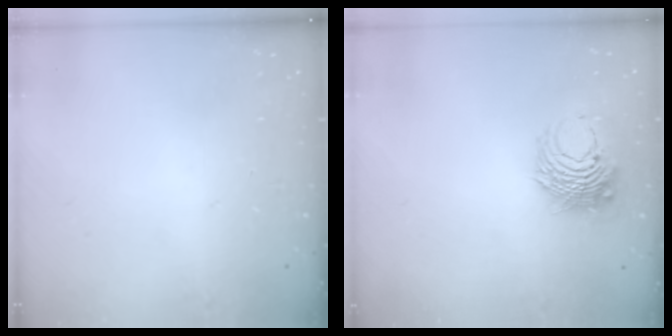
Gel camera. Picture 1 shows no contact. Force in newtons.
{"total": 8.4, "press": 8.4, "slide": 0.5}